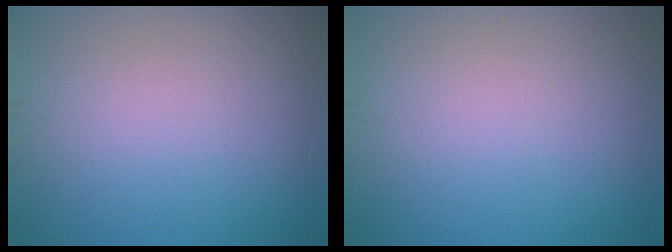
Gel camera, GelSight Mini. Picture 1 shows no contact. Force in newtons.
{"total": 0.0}